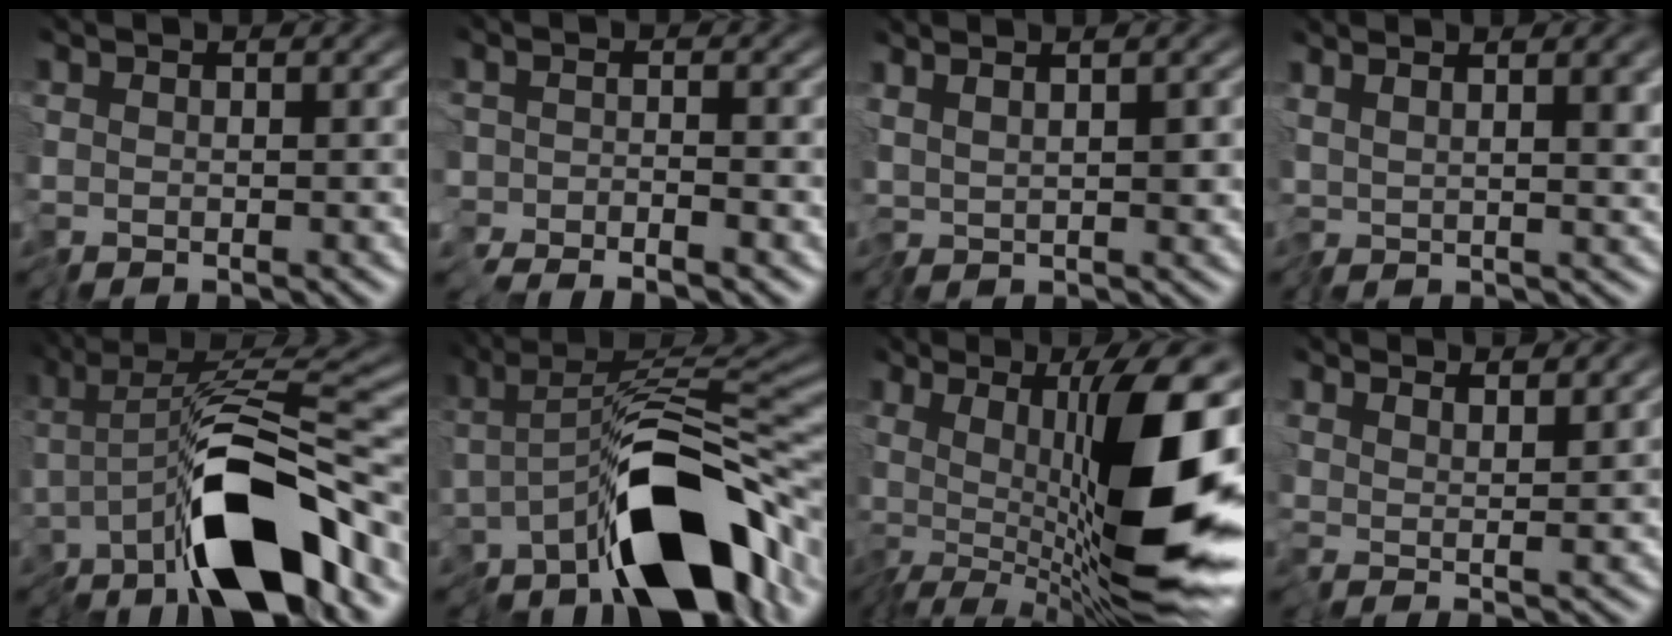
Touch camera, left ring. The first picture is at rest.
{"total": 1.4, "force": [-1.4, -0.4, -0.2], "torque": [0.004, -0.010, -0.029]}
{"total": 1.6, "force": [0.5, -0.1, 1.6], "torque": [-0.036, -0.002, 0.012]}
{"total": 5.4, "force": [1.9, 1.6, 4.8], "torque": [-0.081, 0.002, 0.031]}
{"total": 10.6, "force": [-4.8, 2.8, 9.0], "torque": [-0.130, 0.006, -0.093]}
{"total": 12.6, "force": [-5.2, 4.7, 10.4], "torque": [-0.129, -0.002, -0.092]}
{"total": 14.2, "force": [-0.1, 4.4, 13.5], "torque": [-0.204, -0.001, -0.006]}
{"total": 3.9, "force": [3.6, 0.3, 1.5], "torque": [-0.021, 0.012, 0.039]}